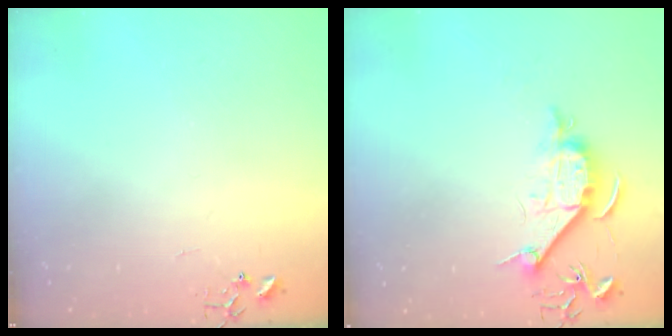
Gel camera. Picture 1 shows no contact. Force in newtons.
{"total": 9.3, "press": 9.2, "slide": 1.1}